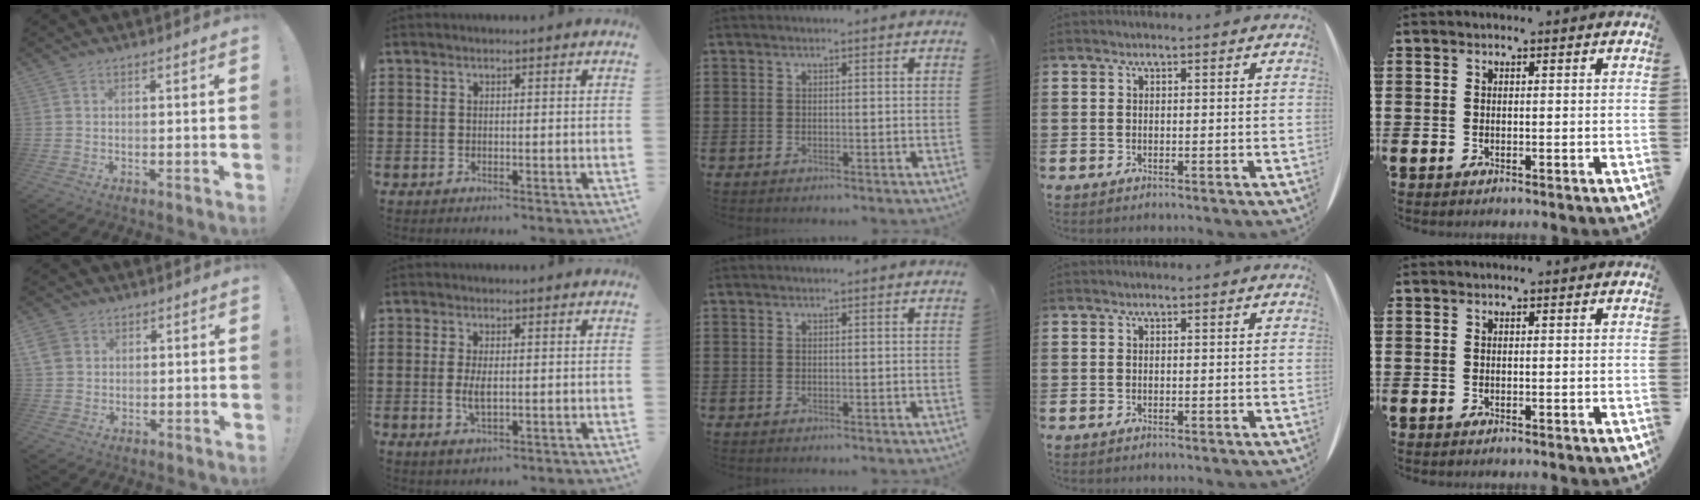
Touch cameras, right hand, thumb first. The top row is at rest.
{"thumb": {"total": 5.5, "force": [1.9, 4.9, 1.6], "torque": [-0.032, -0.005, 0.040]}, "index": {"total": 3.7, "force": [-0.3, 1.4, 3.4], "torque": [-0.078, -0.006, -0.010]}}